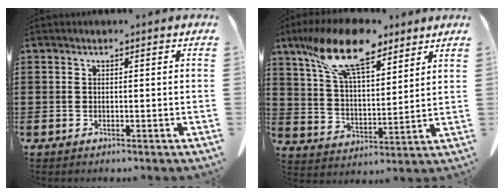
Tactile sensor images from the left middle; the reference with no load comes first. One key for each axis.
{"total": 14.6, "fx": 10.0, "fy": 5.3, "fz": 9.3, "tx": -0.204, "ty": -0.020, "tz": 0.180}